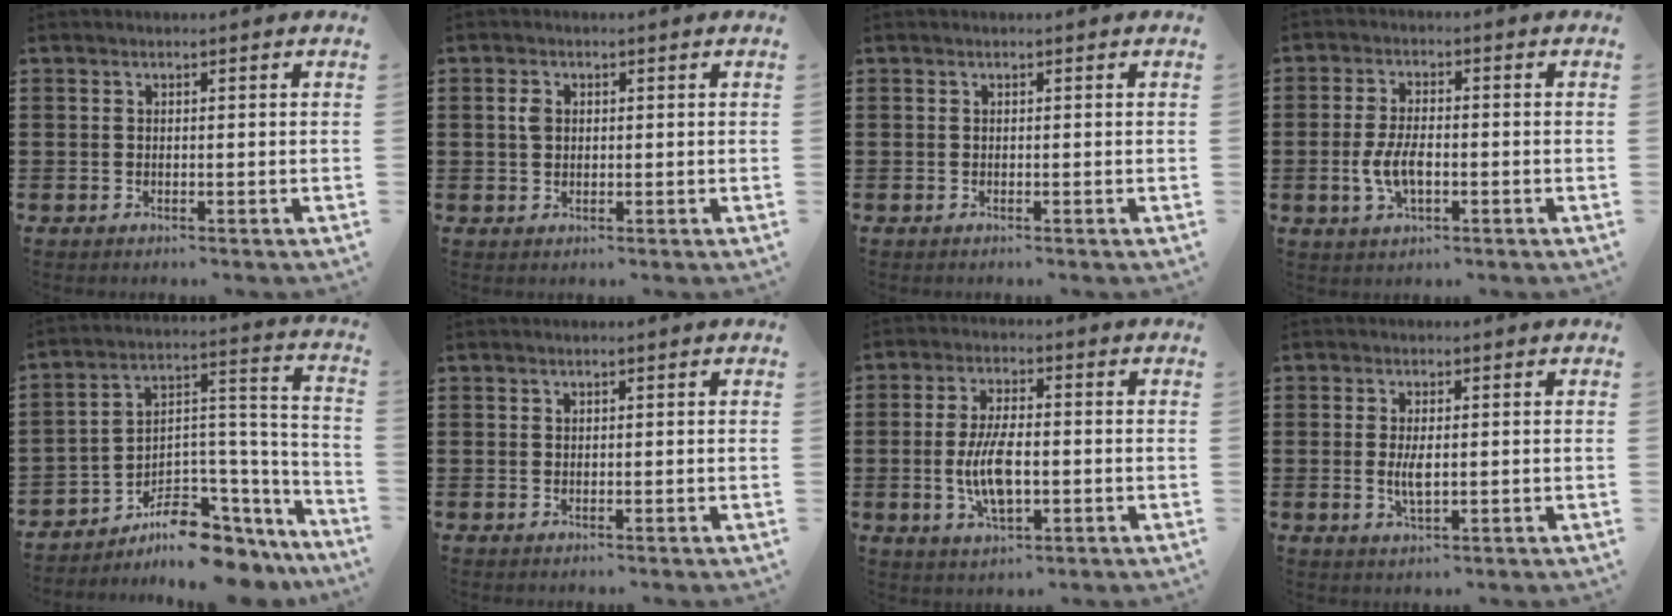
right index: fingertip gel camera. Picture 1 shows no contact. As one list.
[{"total": 1.9, "force": [0.4, 1.3, 1.4], "torque": [-0.030, 0.007, 0.007]}, {"total": 0.0}, {"total": 5.5, "force": [-1.1, 2.6, 4.7], "torque": [-0.110, -0.004, -0.027]}, {"total": 7.7, "force": [-6.0, 3.6, 3.2], "torque": [-0.050, 0.003, -0.104]}, {"total": 0.0}, {"total": 7.5, "force": [-1.1, 3.0, 6.8], "torque": [-0.144, -0.004, -0.025]}, {"total": 3.5, "force": [-0.1, 1.3, 3.3], "torque": [-0.069, -0.003, -0.004]}]